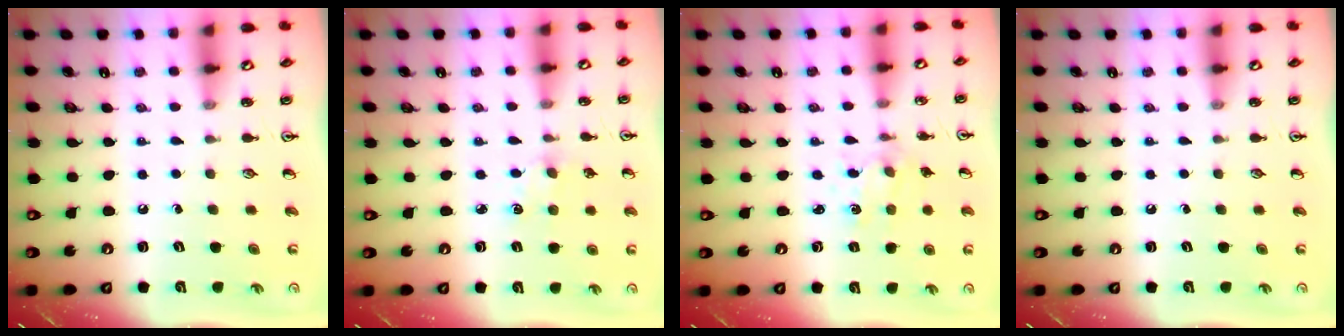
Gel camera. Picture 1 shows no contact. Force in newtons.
{"total": 4.0, "press": 3.9, "slide": 0.5}
{"total": 2.0, "press": 2.0, "slide": 0.2}
{"total": 0.0}